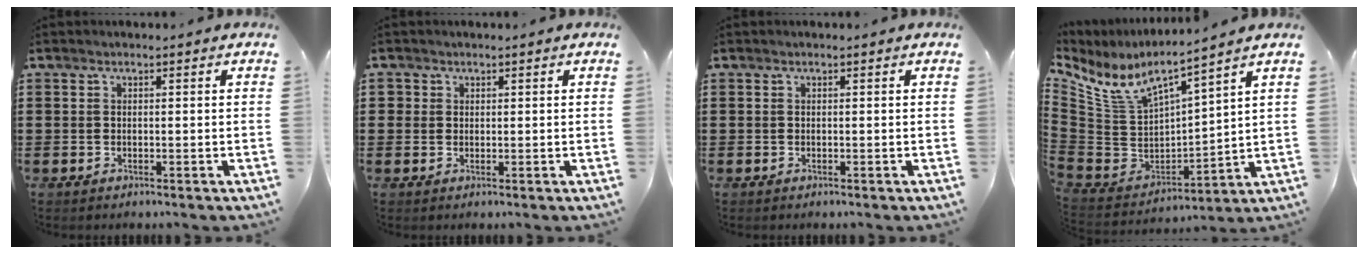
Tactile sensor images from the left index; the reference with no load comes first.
{"total": 1.3, "force": [0.5, 1.1, 0.2], "torque": [-0.007, 0.006, 0.010]}
{"total": 0.0}
{"total": 7.6, "force": [5.8, 1.9, 4.5], "torque": [-0.117, -0.045, 0.100]}